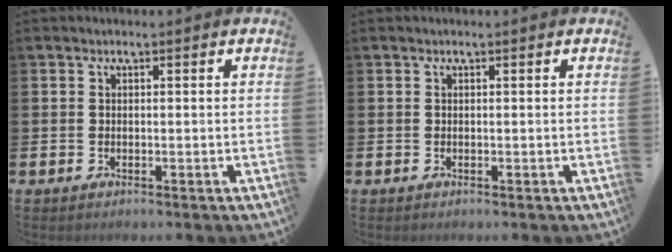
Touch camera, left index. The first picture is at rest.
{"total": 0.0}